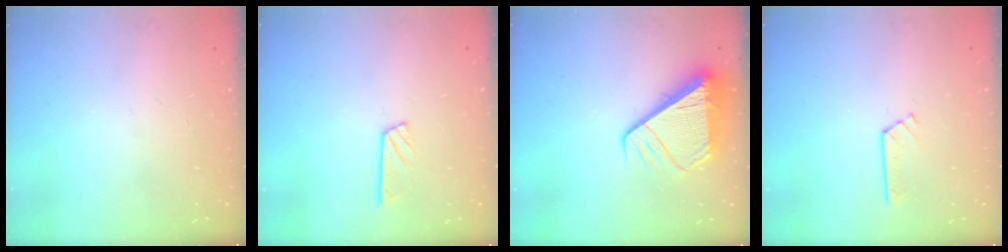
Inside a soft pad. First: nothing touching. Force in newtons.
{"total": 3.1, "press": 3.1, "slide": 0.3}
{"total": 10.9, "press": 10.8, "slide": 1.2}
{"total": 2.9, "press": 2.9, "slide": 0.3}